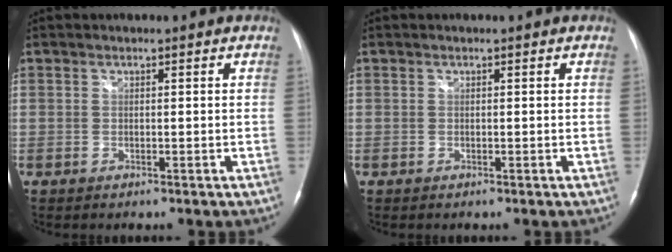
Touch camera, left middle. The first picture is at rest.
{"total": 0.0}